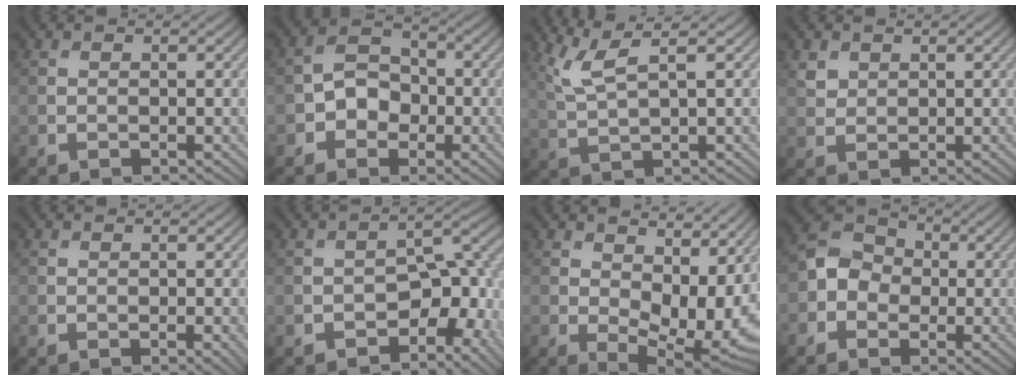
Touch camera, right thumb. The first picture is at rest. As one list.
[{"total": 4.6, "force": [-1.5, 3.7, 2.3], "torque": [-0.036, 0.009, -0.034]}, {"total": 4.9, "force": [2.5, 1.0, 4.0], "torque": [-0.095, 0.009, 0.061]}, {"total": 1.8, "force": [1.1, 1.4, 0.5], "torque": [-0.016, -0.001, 0.023]}, {"total": 0.9, "force": [-0.3, 0.3, 0.8], "torque": [-0.012, -0.003, -0.003]}, {"total": 7.3, "force": [-3.9, 3.7, 4.9], "torque": [-0.051, 0.003, -0.069]}, {"total": 10.7, "force": [2.3, 6.3, 8.3], "torque": [-0.136, -0.026, 0.048]}, {"total": 5.1, "force": [-1.1, 4.5, 2.3], "torque": [-0.051, 0.010, -0.035]}]